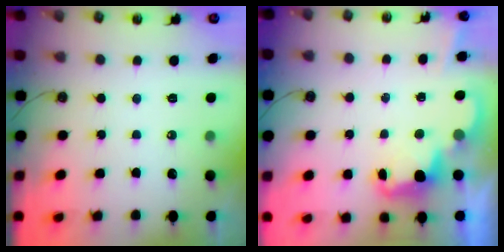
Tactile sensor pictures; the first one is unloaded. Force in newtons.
{"total": 2.5, "press": 2.5, "slide": 0.6}